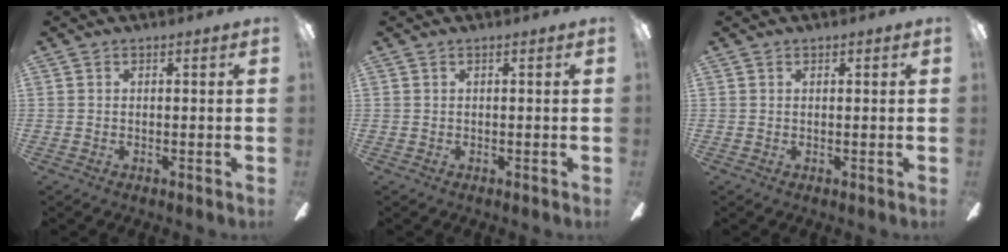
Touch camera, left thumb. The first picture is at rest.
{"total": 0.0}
{"total": 0.5, "force": [0.3, 0.4, 0.0], "torque": [0.007, -0.001, 0.004]}